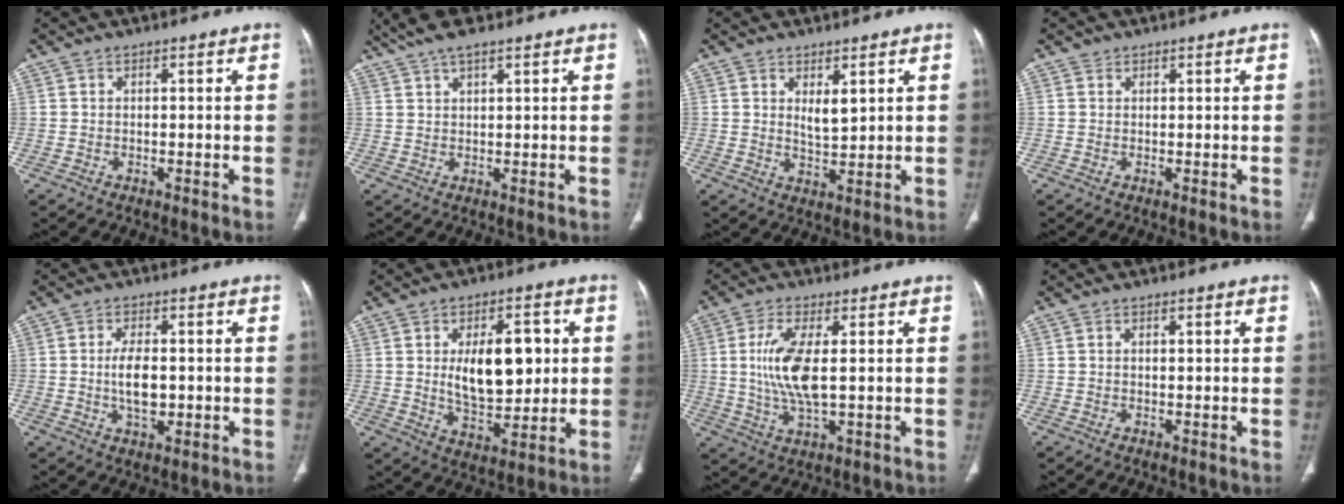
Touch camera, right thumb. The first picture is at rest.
{"total": 6.3, "force": [4.6, 1.5, 4.0], "torque": [-0.082, 0.005, 0.087]}
{"total": 3.8, "force": [1.8, 1.6, 3.0], "torque": [-0.045, -0.021, 0.037]}
{"total": 0.7, "force": [0.5, 0.5, 0.1], "torque": [0.004, -0.004, 0.007]}
{"total": 6.3, "force": [-0.3, 3.3, 5.3], "torque": [-0.092, -0.002, -0.004]}
{"total": 14.9, "force": [2.0, 8.0, 12.4], "torque": [-0.159, -0.010, 0.041]}
{"total": 9.9, "force": [1.0, 3.4, 9.2], "torque": [-0.206, -0.011, 0.022]}
{"total": 1.0, "force": [0.2, 0.5, 0.8], "torque": [-0.019, 0.003, 0.003]}